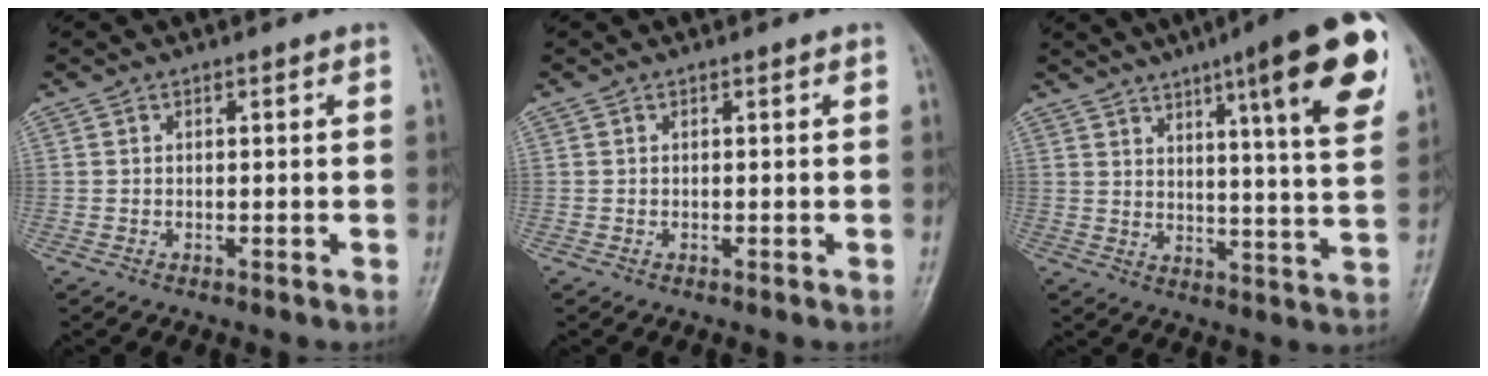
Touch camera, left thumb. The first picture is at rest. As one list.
[{"total": 0.0}, {"total": 20.5, "force": [10.3, 4.2, 17.2], "torque": [-0.213, -0.030, 0.142]}]